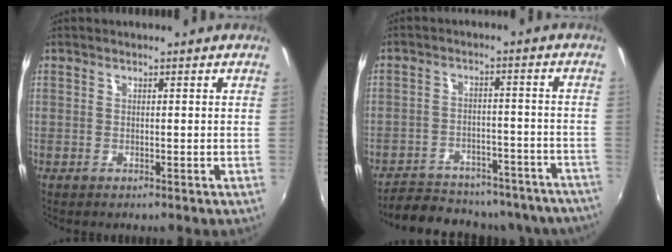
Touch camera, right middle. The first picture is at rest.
{"total": 26.0, "force": [-22.4, 9.4, 9.1], "torque": [-0.180, 0.026, -0.267]}